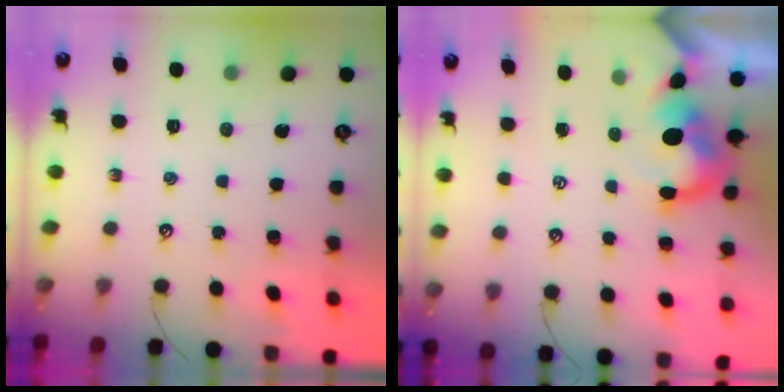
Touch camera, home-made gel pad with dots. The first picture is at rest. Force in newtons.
{"total": 2.8, "press": 2.6, "slide": 0.9}